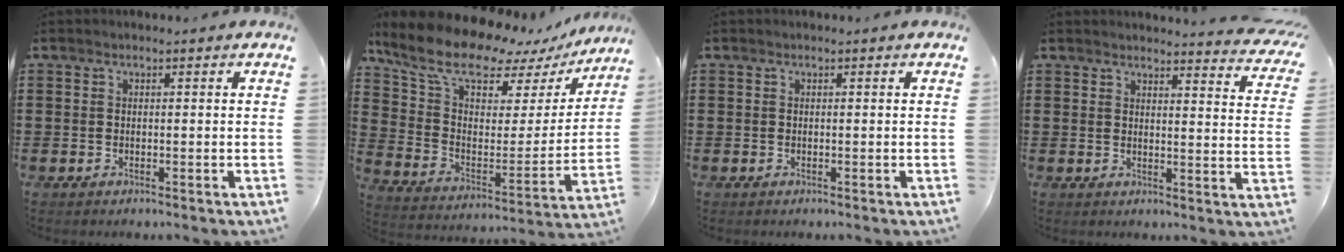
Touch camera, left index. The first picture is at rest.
{"total": 11.5, "force": [9.6, 3.9, 5.0], "torque": [-0.131, -0.065, 0.163]}
{"total": 0.0}
{"total": 3.1, "force": [3.0, -0.1, 0.7], "torque": [-0.013, -0.022, 0.049]}